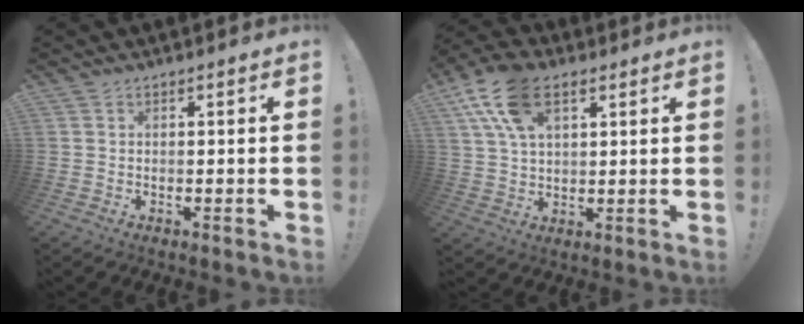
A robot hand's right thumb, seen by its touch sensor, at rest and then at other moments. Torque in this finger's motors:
{"motor_torque": [-0.29, 1.41, 0.51, 0.44, 0.00]}